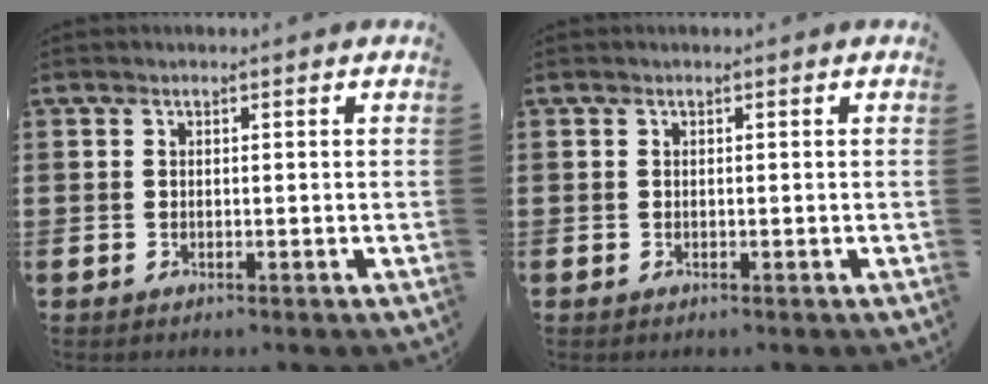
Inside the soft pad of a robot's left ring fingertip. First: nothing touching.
{"total": 0.0}